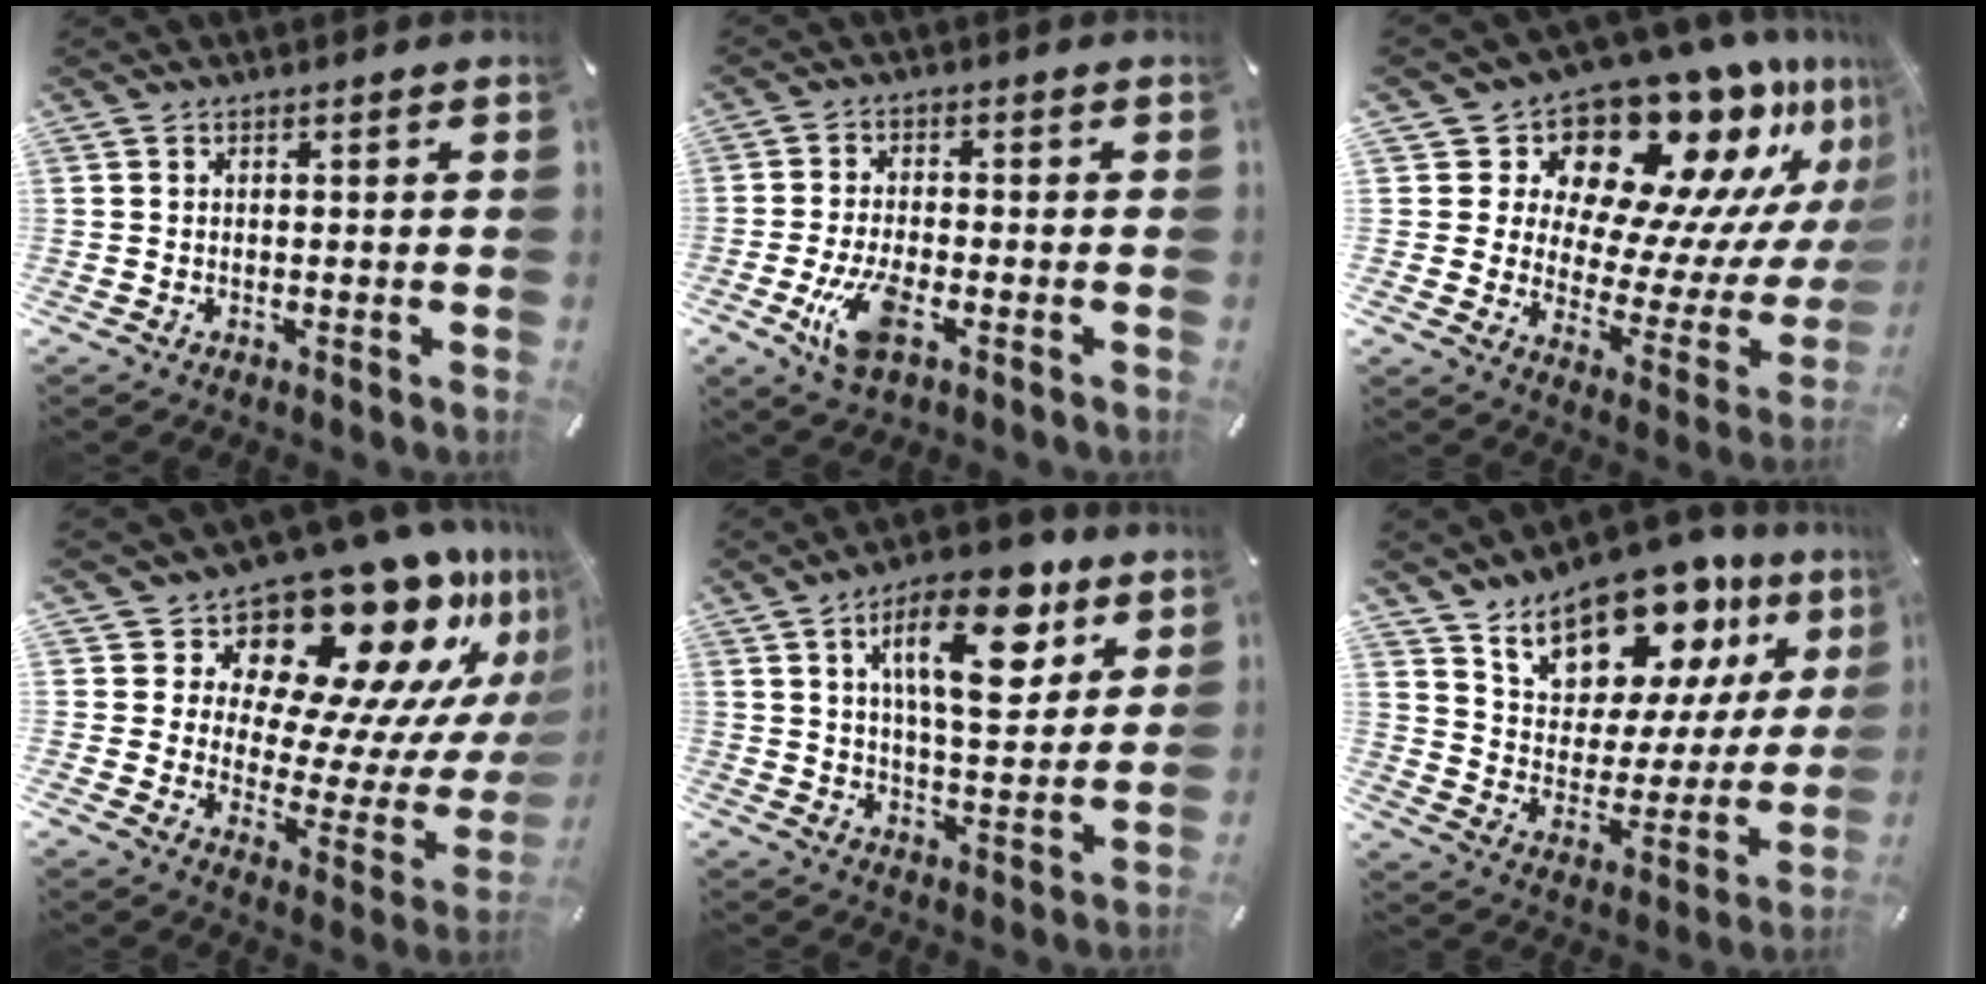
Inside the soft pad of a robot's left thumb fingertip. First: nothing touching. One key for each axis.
{"total": 8.7, "fx": -3.3, "fy": 3.9, "fz": 7.1, "tx": -0.156, "ty": -0.001, "tz": -0.057}
{"total": 16.9, "fx": 14.8, "fy": 6.7, "fz": 4.7, "tx": -0.050, "ty": -0.159, "tz": 0.245}
{"total": 19.6, "fx": 16.0, "fy": 7.9, "fz": 8.3, "tx": -0.088, "ty": -0.158, "tz": 0.261}
{"total": 18.0, "fx": 8.8, "fy": 8.0, "fz": 13.5, "tx": -0.204, "ty": -0.023, "tz": 0.140}
{"total": 17.4, "fx": 13.7, "fy": 8.8, "fz": 6.1, "tx": -0.097, "ty": -0.115, "tz": 0.241}